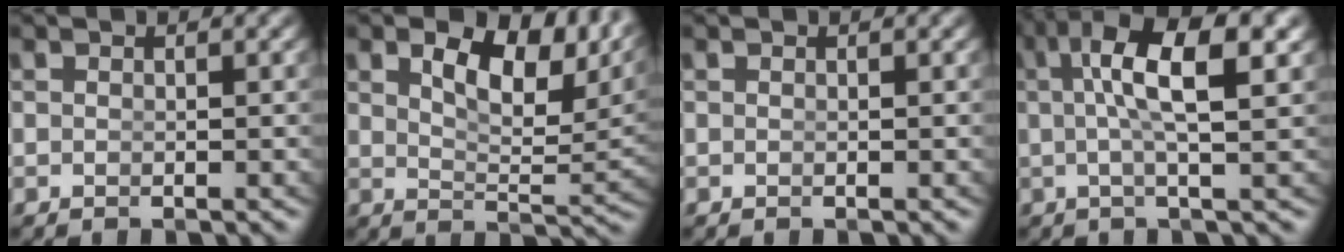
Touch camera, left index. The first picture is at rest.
{"total": 8.6, "force": [4.7, 3.2, 6.4], "torque": [-0.075, 0.014, 0.067]}
{"total": 0.0}
{"total": 7.8, "force": [2.3, 2.1, 7.2], "torque": [-0.128, 0.014, 0.035]}